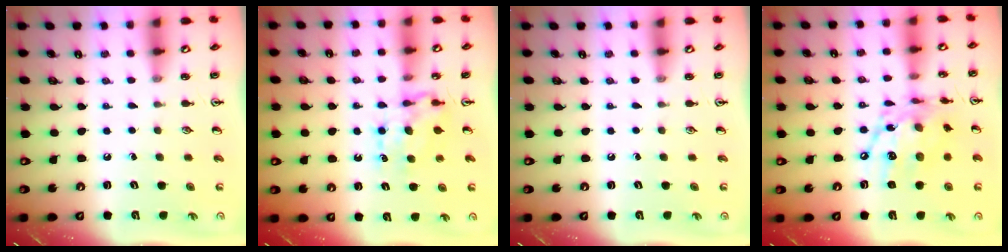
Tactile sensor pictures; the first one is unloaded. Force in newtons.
{"total": 7.1, "press": 7.1, "slide": 0.6}
{"total": 0.0}
{"total": 13.3, "press": 13.3, "slide": 1.2}